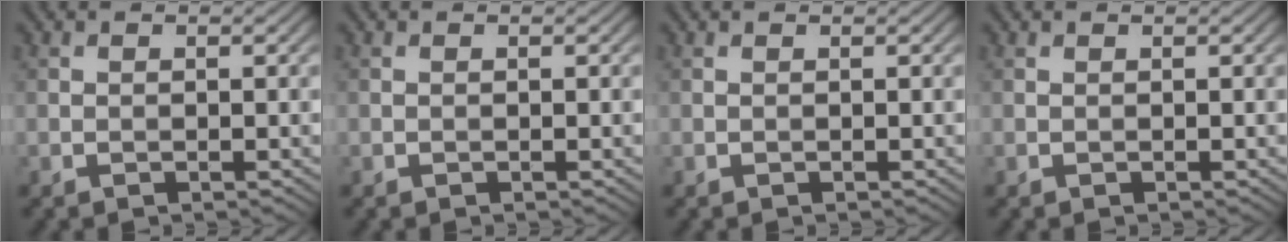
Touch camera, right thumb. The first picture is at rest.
{"total": 0.0}
{"total": 0.0}
{"total": 0.0}